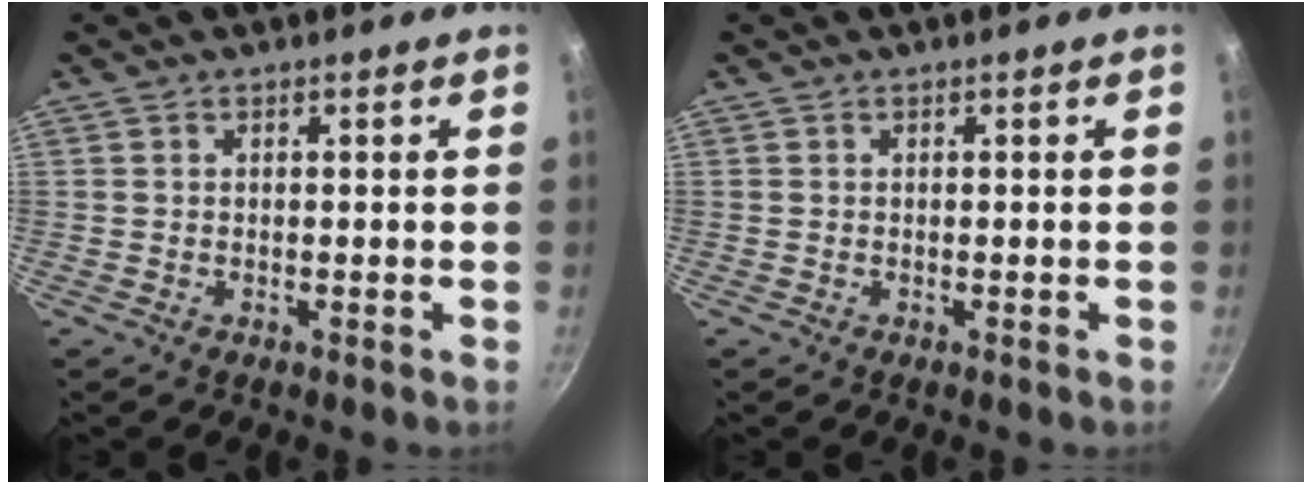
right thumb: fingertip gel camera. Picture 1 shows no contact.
{"total": 0.0}